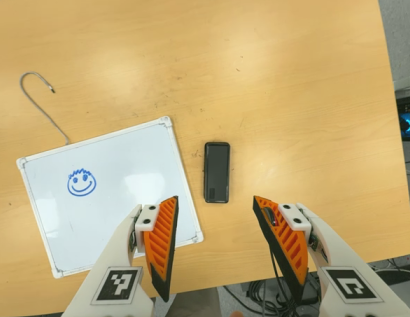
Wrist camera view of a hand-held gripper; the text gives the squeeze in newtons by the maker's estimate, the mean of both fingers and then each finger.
{"total": 0.0}